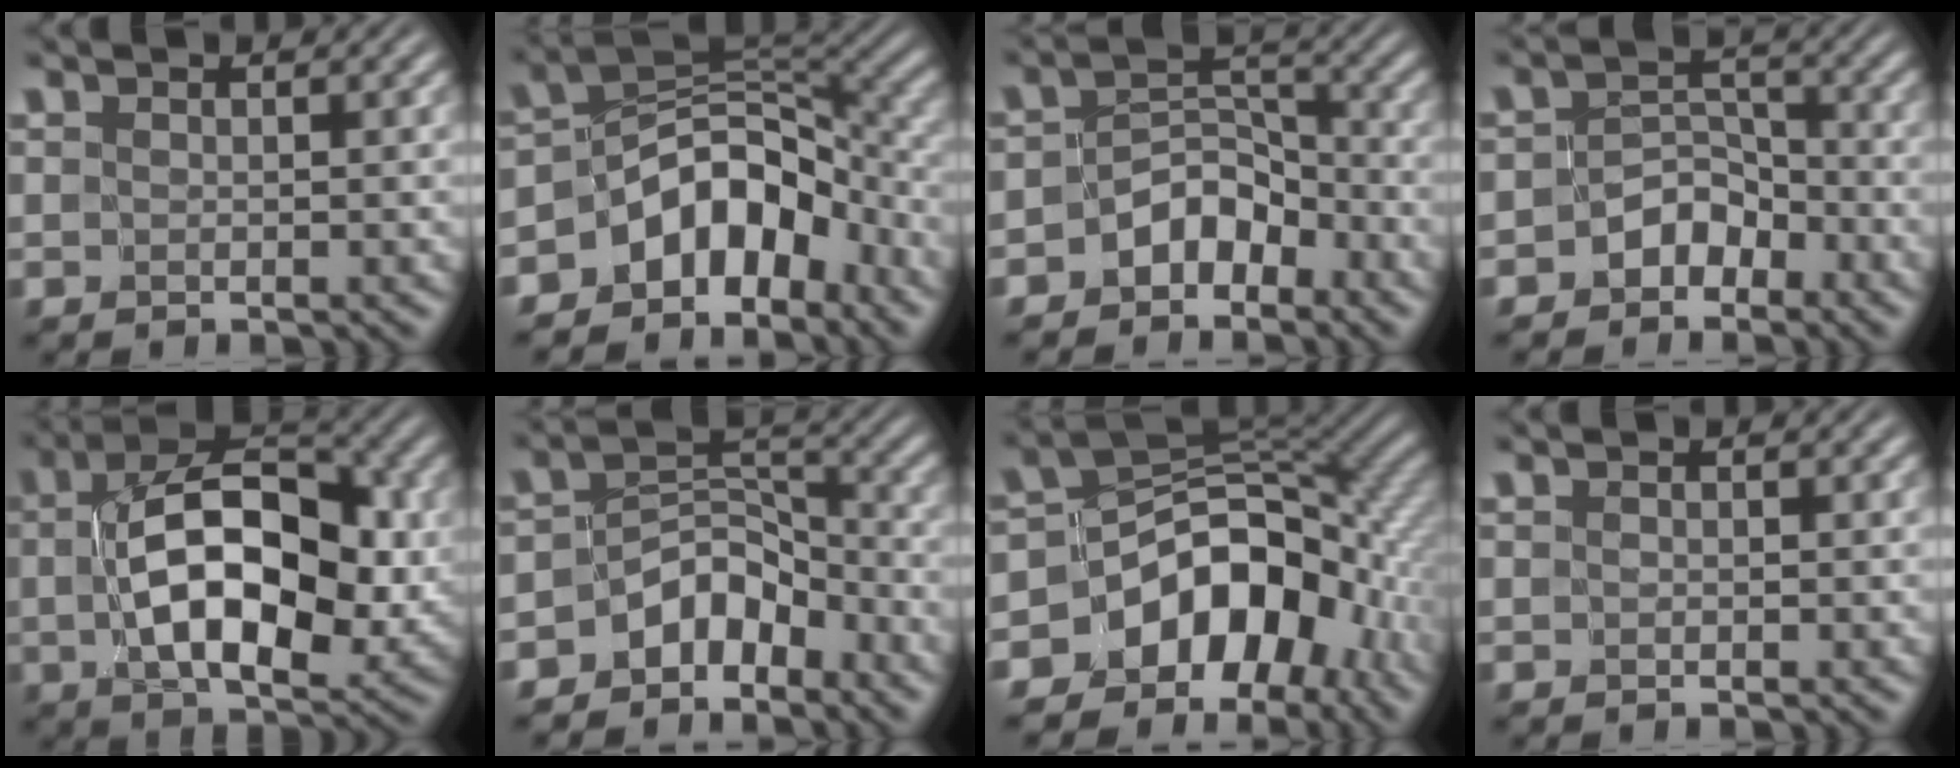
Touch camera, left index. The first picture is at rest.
{"total": 8.0, "force": [-5.0, 4.7, 4.1], "torque": [-0.035, 0.010, -0.102]}
{"total": 3.8, "force": [-2.7, 2.4, 1.3], "torque": [-0.006, 0.009, -0.050]}
{"total": 2.9, "force": [-2.1, 1.9, 0.6], "torque": [0.004, 0.010, -0.036]}
{"total": 11.1, "force": [0.1, 6.1, 9.3], "torque": [-0.147, 0.005, 0.002]}
{"total": 4.8, "force": [-3.5, 2.7, 1.8], "torque": [-0.007, 0.007, -0.066]}
{"total": 11.0, "force": [-5.7, 7.2, 5.9], "torque": [-0.083, 0.009, -0.103]}
{"total": 0.0}